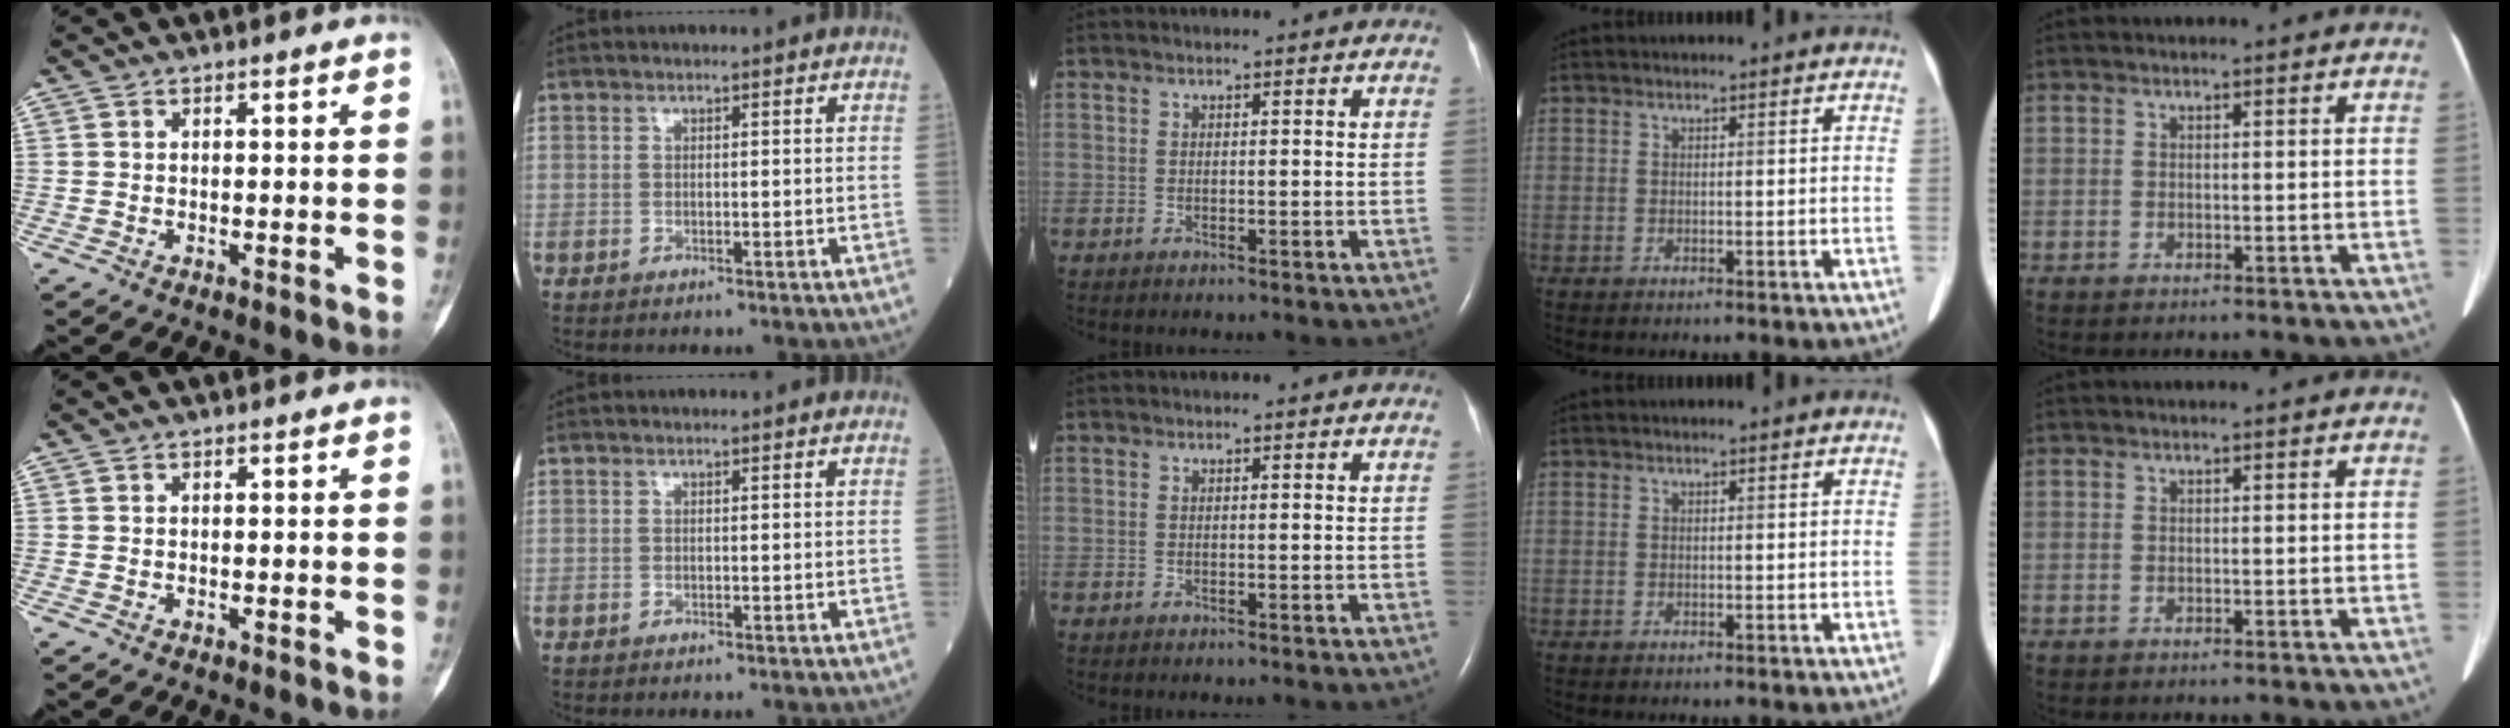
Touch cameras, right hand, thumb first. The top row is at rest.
{}